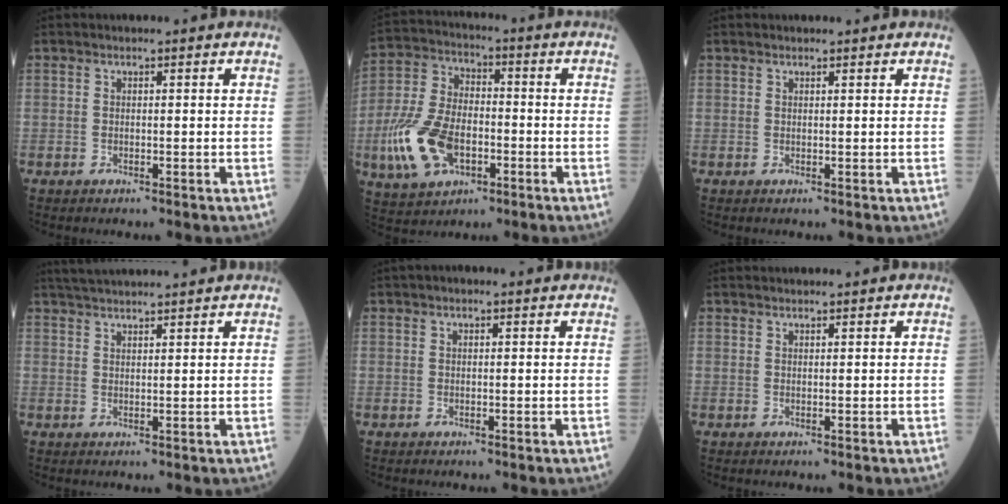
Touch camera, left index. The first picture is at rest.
{"total": 13.0, "force": [-4.2, 7.4, 9.8], "torque": [-0.227, 0.002, -0.077]}
{"total": 1.0, "force": [0.9, 0.3, 0.1], "torque": [-0.011, 0.008, 0.010]}
{"total": 7.9, "force": [7.3, -0.3, 2.9], "torque": [-0.051, 0.036, 0.112]}
{"total": 1.1, "force": [0.8, 0.5, 0.6], "torque": [-0.015, 0.015, 0.008]}
{"total": 2.9, "force": [2.8, 0.3, 0.7], "torque": [-0.009, 0.024, 0.036]}